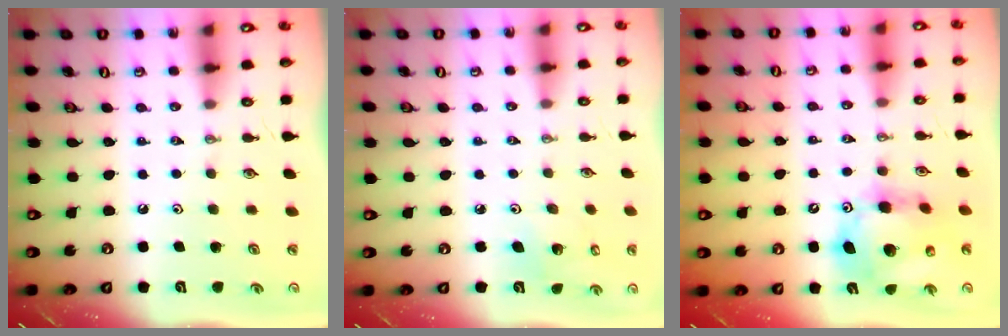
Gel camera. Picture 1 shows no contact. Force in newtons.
{"total": 3.9, "press": 3.7, "slide": 1.3}
{"total": 15.7, "press": 15.6, "slide": 1.8}